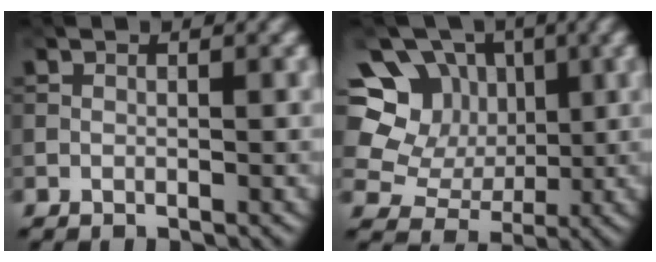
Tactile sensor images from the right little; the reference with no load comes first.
{"total": 11.4, "force": [3.9, 9.5, 5.1], "torque": [-0.116, 0.036, 0.047]}